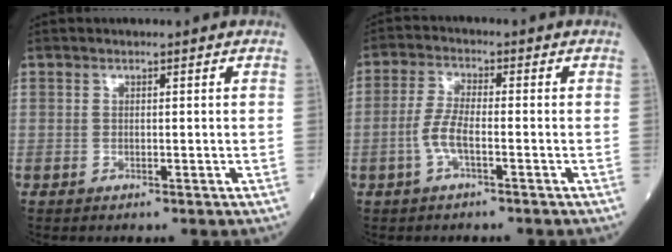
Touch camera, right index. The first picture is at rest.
{"total": 4.4, "force": [-1.7, 1.0, 4.0], "torque": [-0.094, 0.002, -0.036]}